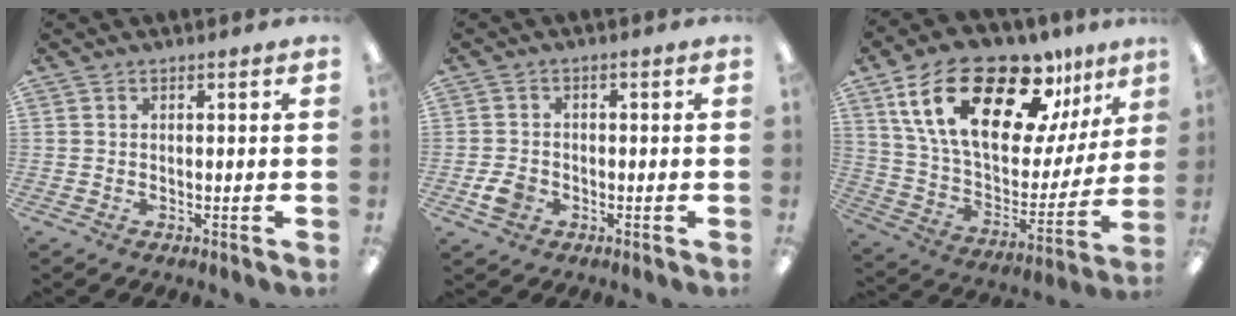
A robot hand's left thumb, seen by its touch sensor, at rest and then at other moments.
{"total": 3.9, "force": [-1.5, 3.0, 2.0], "torque": [-0.044, 0.004, -0.029]}
{"total": 26.7, "force": [16.3, 11.6, 17.7], "torque": [-0.315, -0.092, 0.280]}